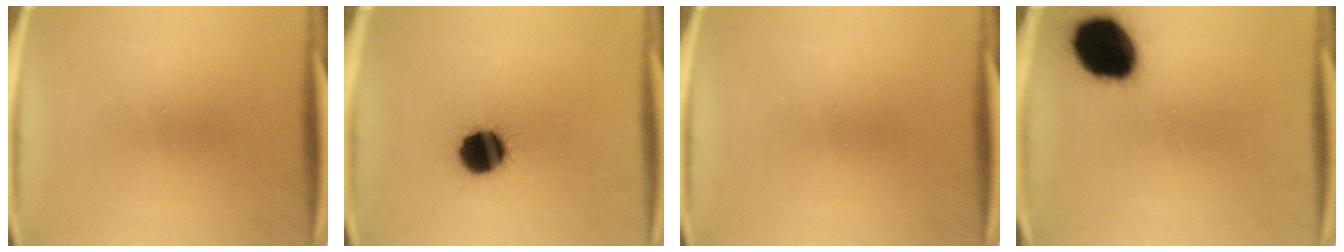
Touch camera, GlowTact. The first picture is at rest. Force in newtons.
{"total": 12.1}
{"total": 0.0}
{"total": 17.9}